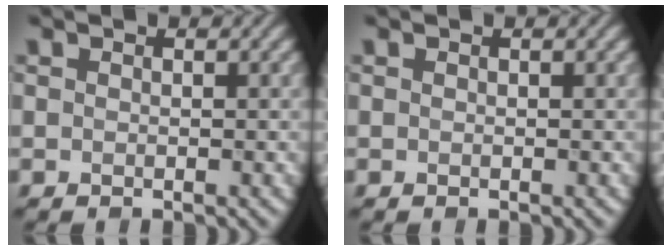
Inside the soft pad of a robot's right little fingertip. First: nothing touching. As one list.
[{"total": 0.0}]